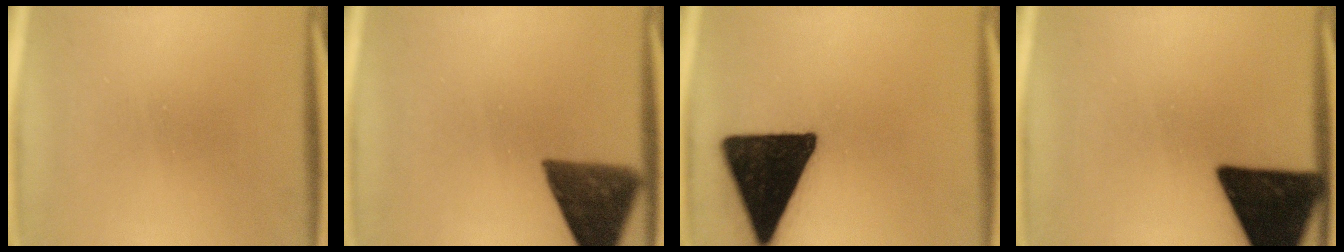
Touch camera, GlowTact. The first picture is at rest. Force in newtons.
{"total": 10.4}
{"total": 19.7}
{"total": 19.5}